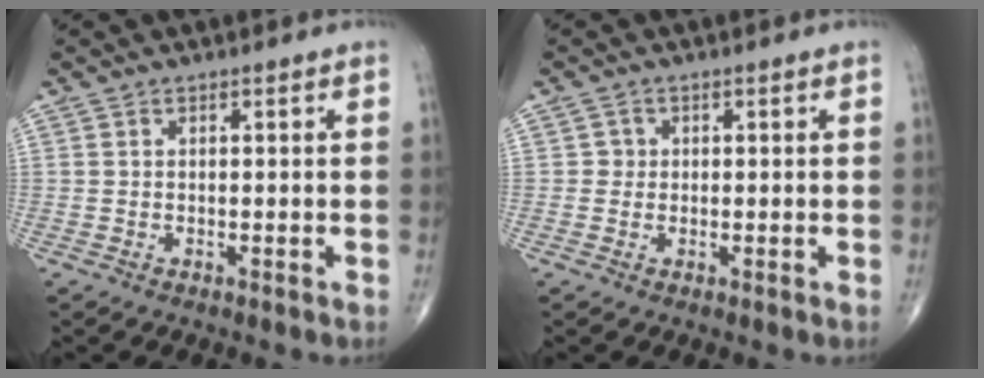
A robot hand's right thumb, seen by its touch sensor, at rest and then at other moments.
{"total": 1.5, "force": [0.1, 1.4, 0.2], "torque": [0.006, 0.004, -0.002]}